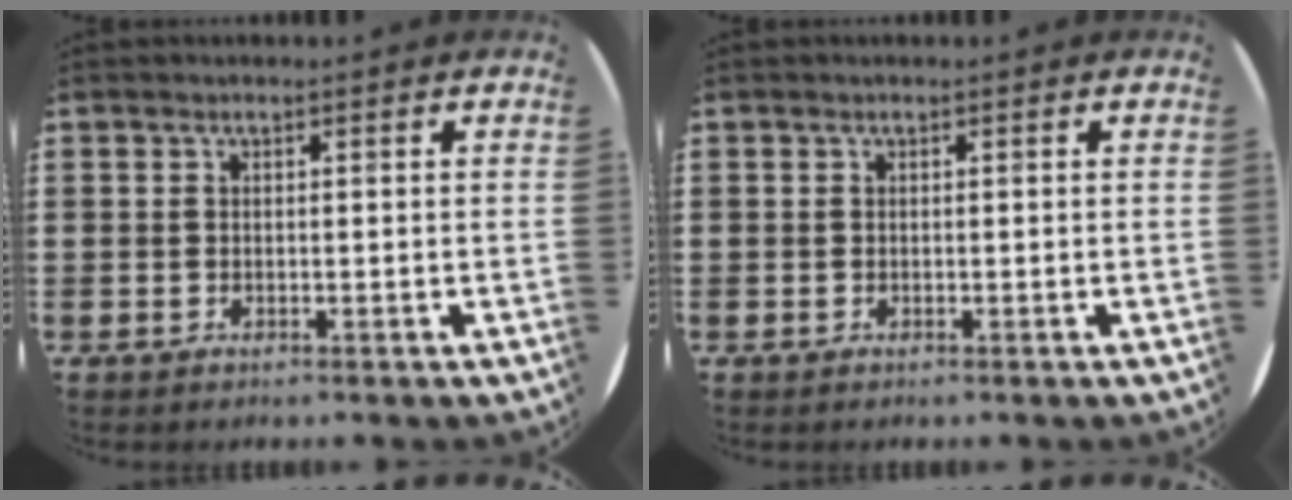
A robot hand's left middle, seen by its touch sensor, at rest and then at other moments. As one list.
[{"total": 0.0}]